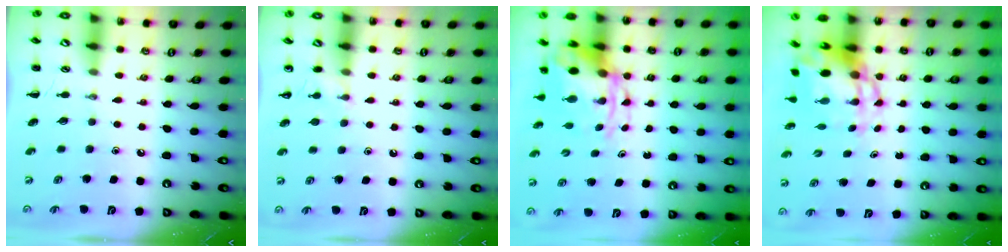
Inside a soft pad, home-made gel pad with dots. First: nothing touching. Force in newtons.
{"total": 3.6, "press": 3.4, "slide": 1.2}
{"total": 6.6, "press": 6.3, "slide": 2.0}
{"total": 6.4, "press": 6.1, "slide": 1.9}